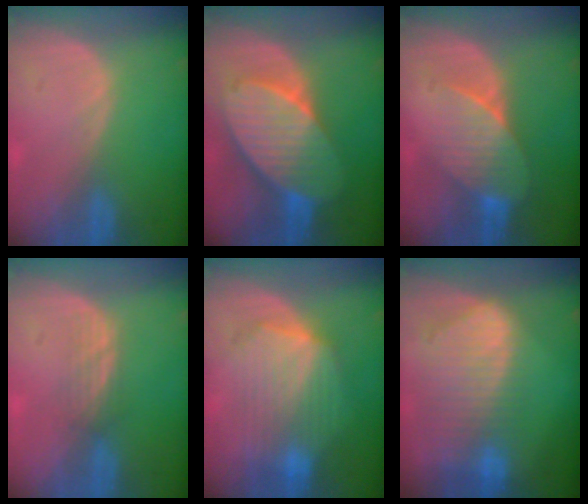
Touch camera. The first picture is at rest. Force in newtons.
{"total": 10.3, "press": 10.3, "slide": 0.7}
{"total": 7.4, "press": 6.9, "slide": 2.8}
{"total": 2.4, "press": 2.4, "slide": 0.5}
{"total": 8.9, "press": 8.9, "slide": 0.4}
{"total": 10.4, "press": 8.9, "slide": 5.4}